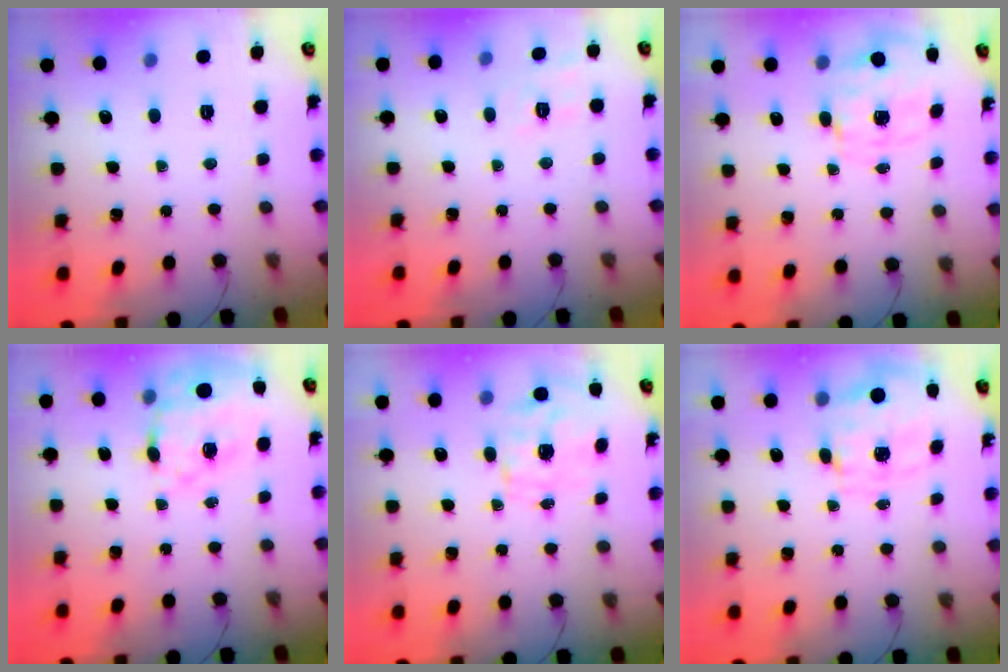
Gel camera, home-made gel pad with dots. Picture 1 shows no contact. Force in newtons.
{"total": 7.2, "press": 6.8, "slide": 2.1}
{"total": 3.8, "press": 3.7, "slide": 0.9}
{"total": 14.4, "press": 14.1, "slide": 2.7}
{"total": 0.9, "press": 0.7, "slide": 0.6}
{"total": 3.5, "press": 3.3, "slide": 1.0}